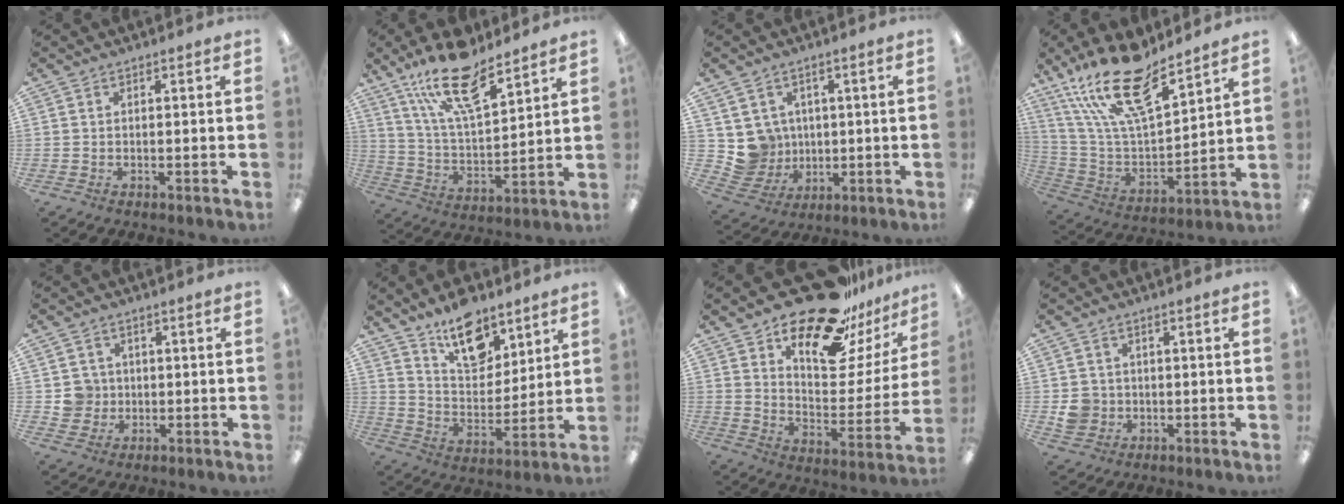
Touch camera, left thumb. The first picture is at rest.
{"total": 18.7, "force": [13.2, 6.4, 11.6], "torque": [-0.213, -0.062, 0.228]}
{"total": 7.7, "force": [2.0, 7.4, 0.5], "torque": [-0.034, -0.009, 0.051]}
{"total": 21.1, "force": [15.2, 6.9, 13.0], "torque": [-0.262, -0.094, 0.264]}
{"total": 5.0, "force": [0.3, 4.9, 0.5], "torque": [-0.008, 0.007, 0.005]}
{"total": 15.0, "force": [10.9, 7.7, 6.9], "torque": [-0.104, -0.065, 0.195]}
{"total": 23.4, "force": [18.5, 9.1, 11.2], "torque": [-0.169, -0.118, 0.314]}
{"total": 4.8, "force": [-0.2, 4.6, 1.2], "torque": [-0.013, 0.007, -0.001]}